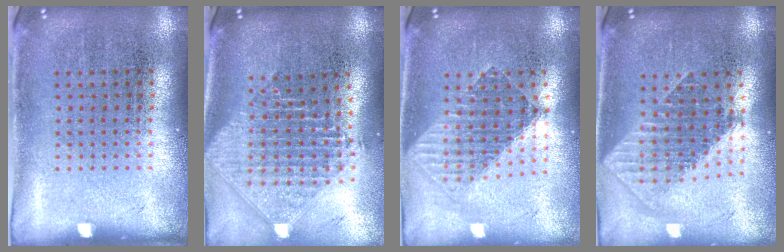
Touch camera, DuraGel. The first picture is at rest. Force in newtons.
{"total": 2.4, "press": 1.9, "slide": 1.5}
{"total": 1.6, "press": 1.4, "slide": 0.7}
{"total": 1.8, "press": 1.5, "slide": 1.1}